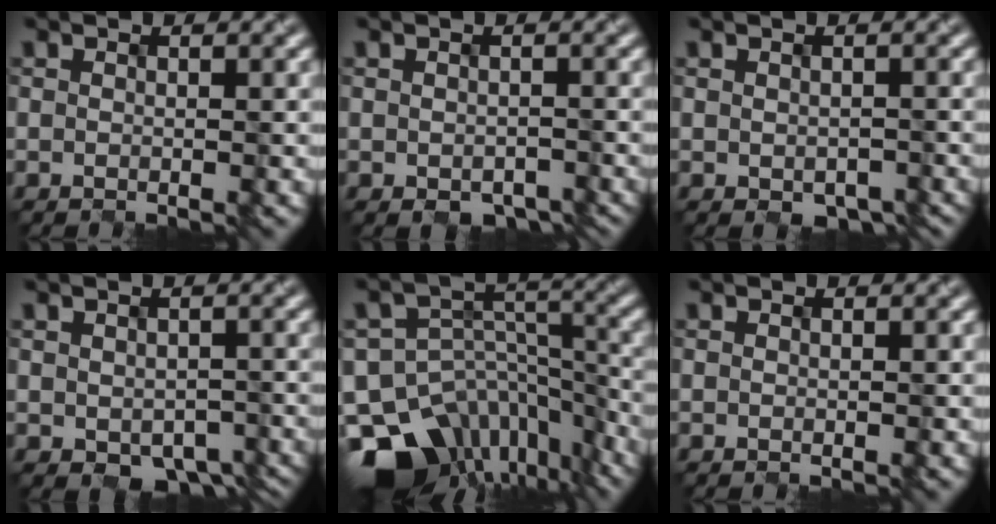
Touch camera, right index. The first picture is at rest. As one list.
[{"total": 2.1, "force": [-1.5, 1.1, 0.8], "torque": [-0.012, -0.009, -0.005]}, {"total": 1.8, "force": [-1.1, 1.1, 0.9], "torque": [-0.015, -0.008, 0.004]}, {"total": 3.9, "force": [-1.7, 2.7, 2.3], "torque": [-0.030, -0.015, 0.001]}, {"total": 14.1, "force": [-11.6, 6.9, 4.0], "torque": [-0.063, 0.011, -0.162]}, {"total": 0.0}]